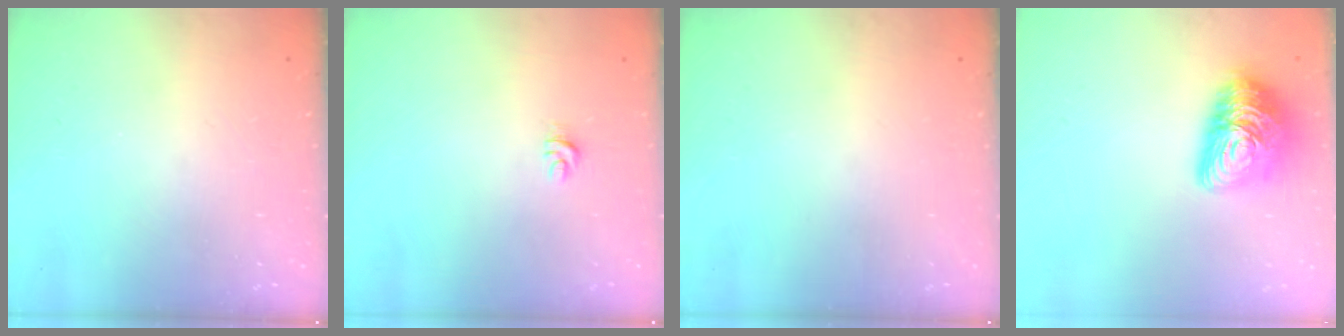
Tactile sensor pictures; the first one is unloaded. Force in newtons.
{"total": 3.6, "press": 3.5, "slide": 0.4}
{"total": 0.0}
{"total": 14.9, "press": 14.9, "slide": 0.7}